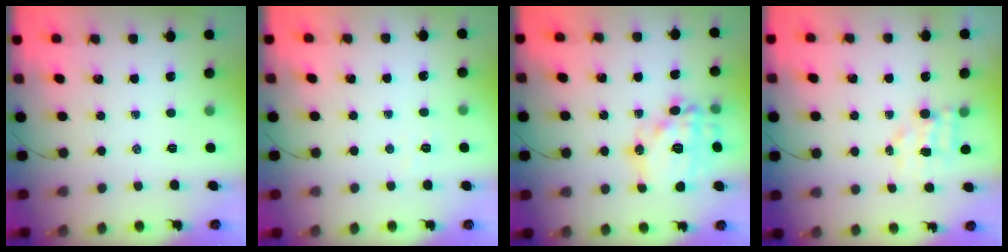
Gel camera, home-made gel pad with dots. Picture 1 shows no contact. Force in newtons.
{"total": 1.8, "press": 1.7, "slide": 0.5}
{"total": 17.9, "press": 17.8, "slide": 1.3}
{"total": 4.5, "press": 4.5, "slide": 0.5}